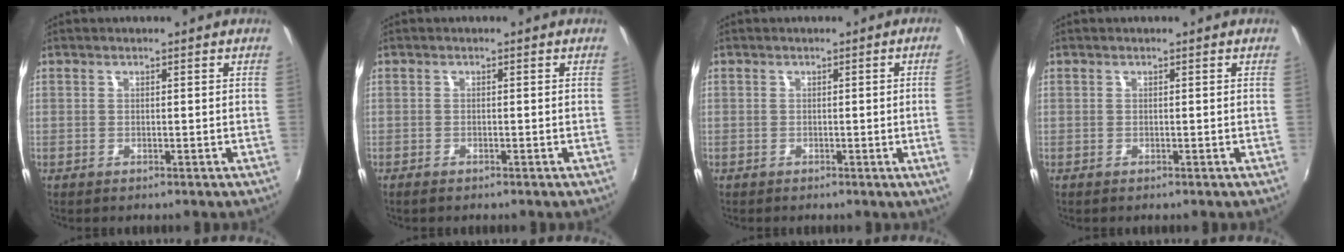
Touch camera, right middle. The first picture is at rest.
{"total": 1.2, "force": [-1.0, 0.4, 0.5], "torque": [-0.012, -0.005, -0.019]}
{"total": 3.1, "force": [-0.1, -1.7, 2.6], "torque": [-0.039, -0.012, 0.004]}
{"total": 0.0}